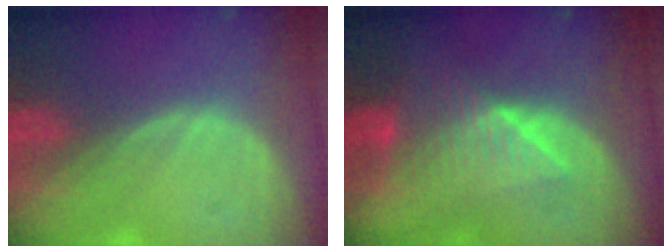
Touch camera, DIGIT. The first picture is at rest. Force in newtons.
{"total": 7.3, "press": 7.2, "slide": 1.5}